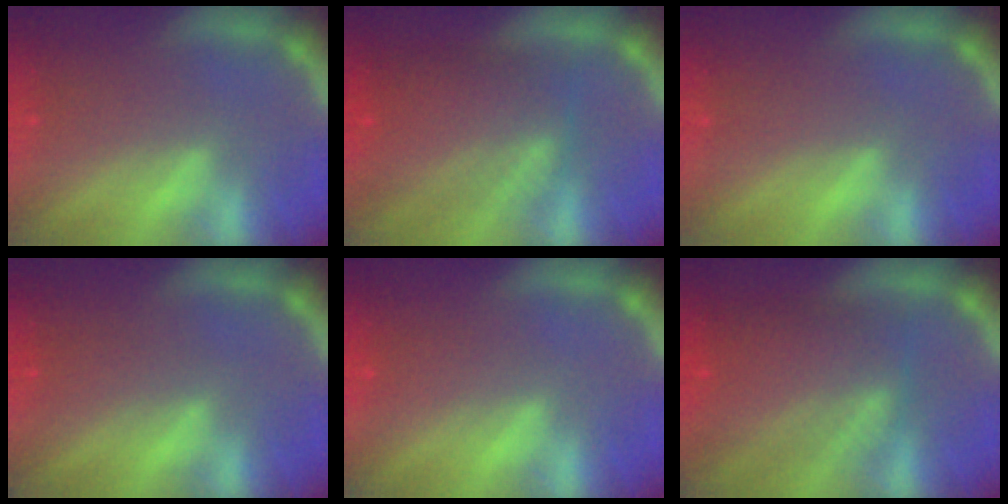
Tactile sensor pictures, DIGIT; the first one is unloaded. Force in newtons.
{"total": 8.1}
{"total": 0.0}
{"total": 1.4}
{"total": 1.5}
{"total": 8.1}